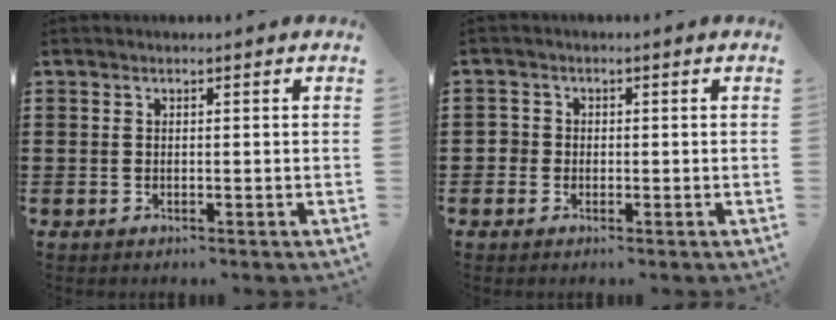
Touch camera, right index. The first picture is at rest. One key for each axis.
{"total": 1.5, "fx": -0.5, "fy": 1.4, "fz": 0.2, "tx": -0.009, "ty": 0.006, "tz": -0.011}